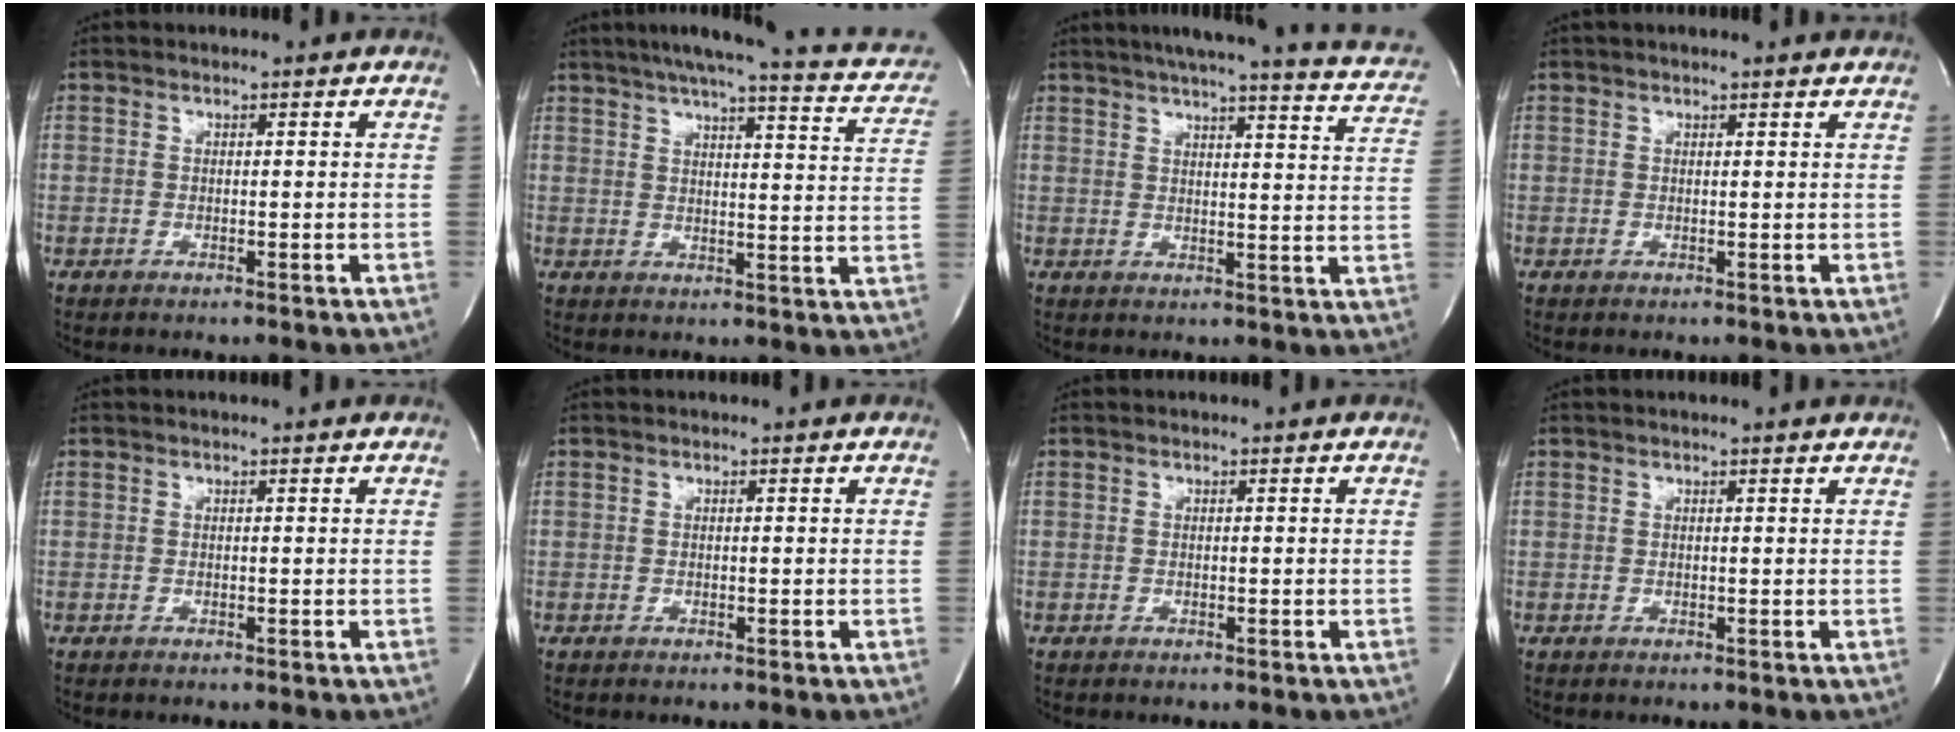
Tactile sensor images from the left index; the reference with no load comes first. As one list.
[{"total": 21.1, "force": [17.1, 3.4, 11.9], "torque": [-0.163, 0.008, 0.193]}, {"total": 22.1, "force": [19.0, 2.3, 10.9], "torque": [-0.151, -0.021, 0.214]}, {"total": 3.6, "force": [3.2, 0.0, 1.5], "torque": [-0.022, 0.021, 0.036]}, {"total": 0.5, "force": [0.5, 0.0, 0.2], "torque": [-0.003, 0.001, 0.006]}, {"total": 0.0}, {"total": 0.0}, {"total": 1.9, "force": [1.8, -0.2, 0.7], "torque": [-0.015, 0.009, 0.020]}]